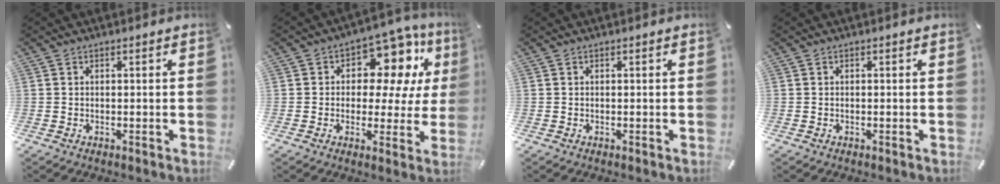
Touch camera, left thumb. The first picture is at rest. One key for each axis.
{"total": 12.0, "fx": 5.5, "fy": 7.7, "fz": 7.4, "tx": -0.112, "ty": -0.037, "tz": 0.100}
{"total": 0.0}
{"total": 0.0}